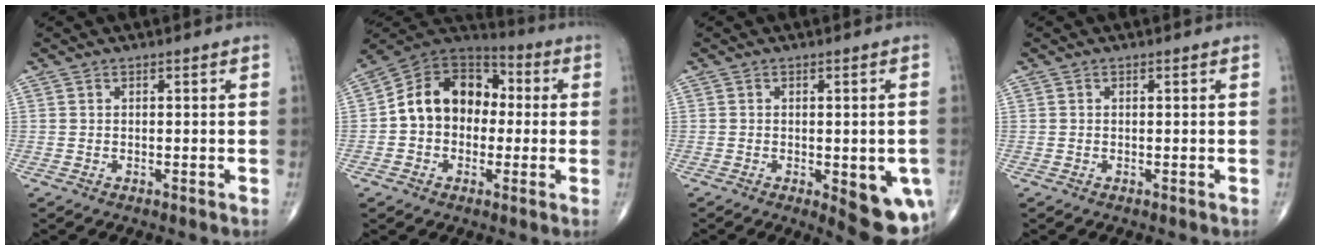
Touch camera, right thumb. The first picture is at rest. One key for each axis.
{"total": 15.0, "fx": 0.2, "fy": 11.5, "fz": 9.7, "tx": -0.123, "ty": 0.042, "tz": -0.010}
{"total": 10.8, "fx": -3.4, "fy": 4.1, "fz": 9.4, "tx": -0.096, "ty": -0.006, "tz": -0.029}
{"total": 0.0}